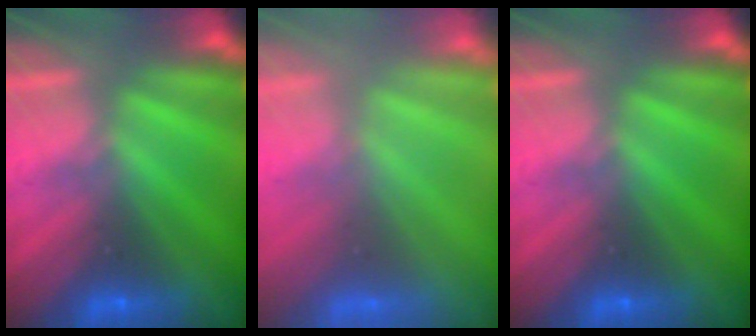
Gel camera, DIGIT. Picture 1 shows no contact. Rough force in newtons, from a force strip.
{"total": 6.0}
{"total": 0.0}